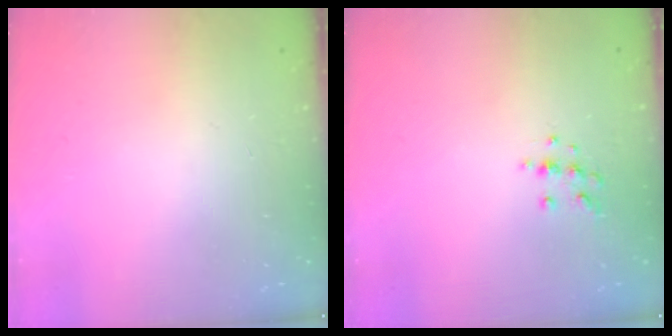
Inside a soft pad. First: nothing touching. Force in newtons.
{"total": 9.0, "press": 8.9, "slide": 0.8}